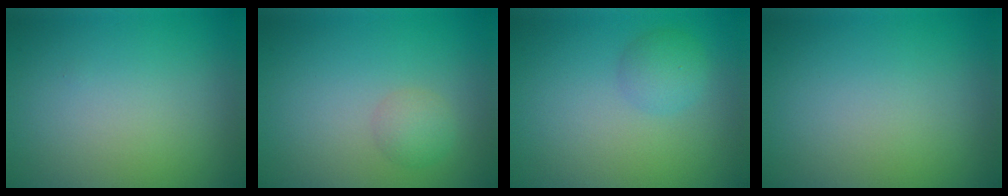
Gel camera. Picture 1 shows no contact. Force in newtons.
{"total": 1.7, "press": 1.7, "slide": 0.1}
{"total": 2.0, "press": 2.0, "slide": 0.1}
{"total": 0.0}